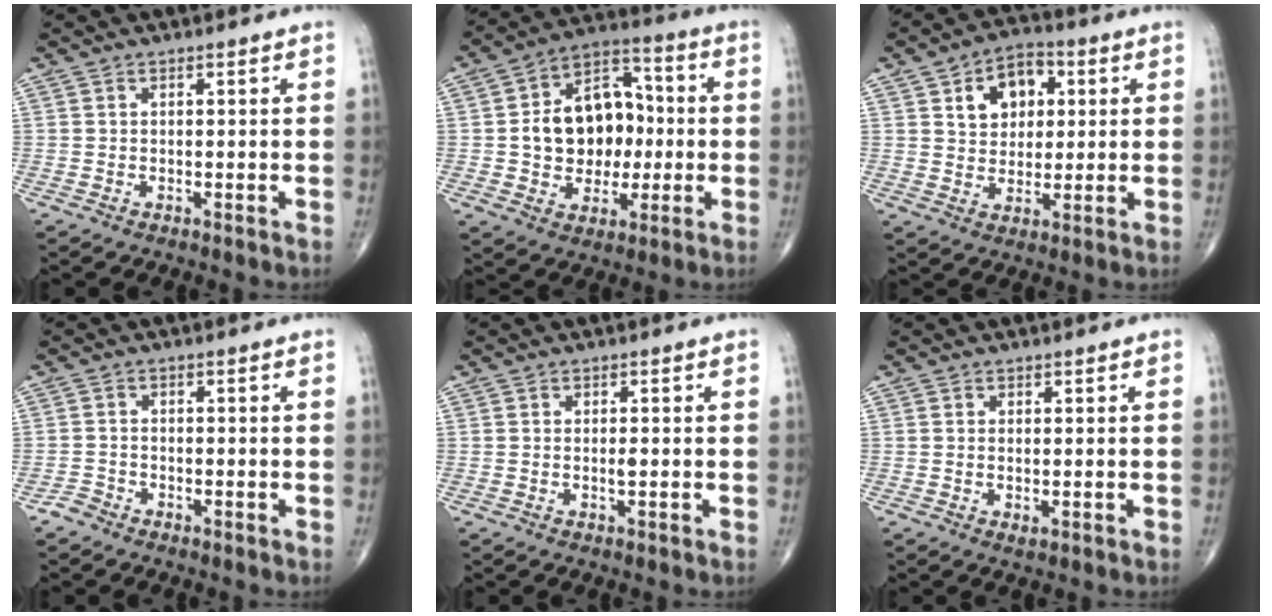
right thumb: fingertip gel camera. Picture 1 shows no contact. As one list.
[{"total": 16.1, "force": [-0.1, 12.0, 10.7], "torque": [-0.122, 0.033, 0.001]}, {"total": 9.9, "force": [3.2, 7.2, 6.0], "torque": [-0.057, -0.002, 0.049]}, {"total": 1.7, "force": [-1.5, 0.9, 0.1], "torque": [-0.003, 0.001, -0.032]}, {"total": 1.1, "force": [-0.1, 0.3, 1.0], "torque": [-0.017, -0.001, -0.002]}, {"total": 1.2, "force": [-0.2, 0.5, 1.0], "torque": [-0.020, -0.005, 0.000]}]